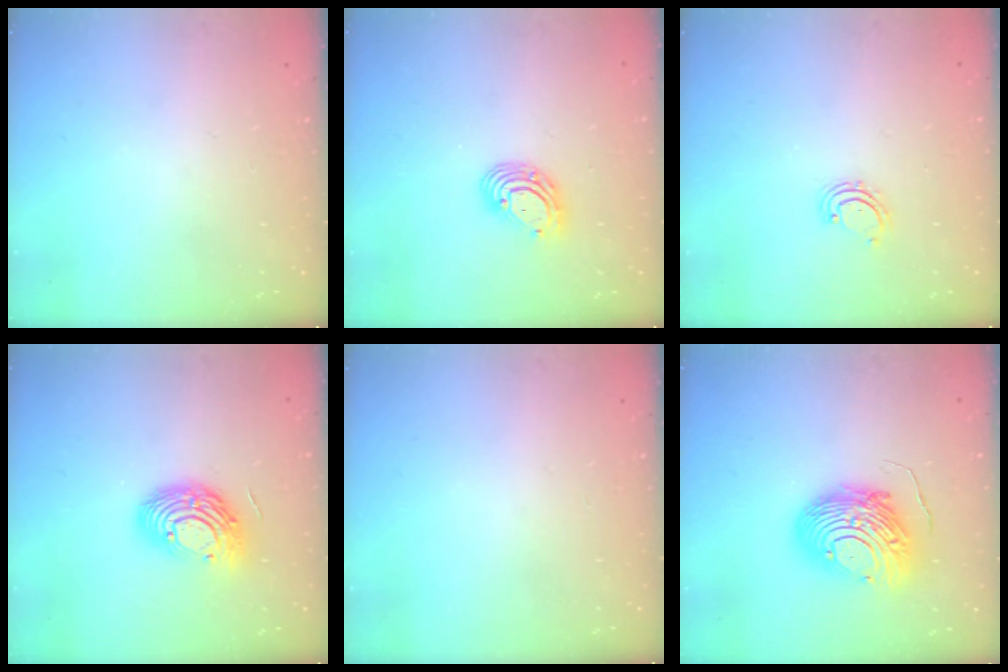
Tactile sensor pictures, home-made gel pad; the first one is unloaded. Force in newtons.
{"total": 8.8, "press": 8.6, "slide": 1.7}
{"total": 2.7, "press": 2.6, "slide": 0.5}
{"total": 13.0, "press": 12.9, "slide": 1.0}
{"total": 0.0}
{"total": 15.1, "press": 15.1, "slide": 1.6}